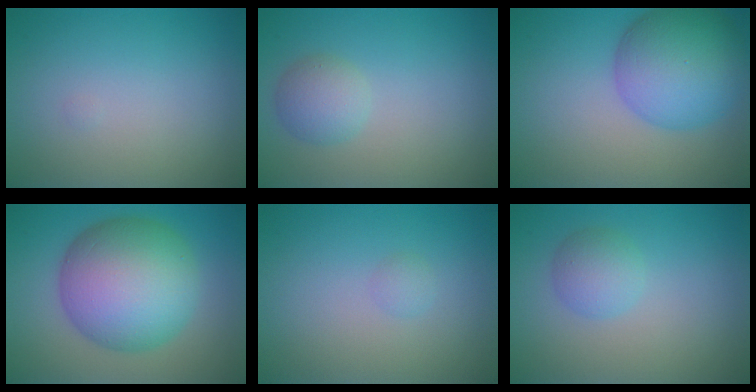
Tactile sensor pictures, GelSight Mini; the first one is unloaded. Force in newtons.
{"total": 2.4, "press": 2.4, "slide": 0.2}
{"total": 8.7, "press": 8.7, "slide": 0.4}
{"total": 11.8, "press": 11.8, "slide": 0.2}
{"total": 0.7, "press": 0.7, "slide": 0.0}
{"total": 2.4, "press": 2.4, "slide": 0.1}